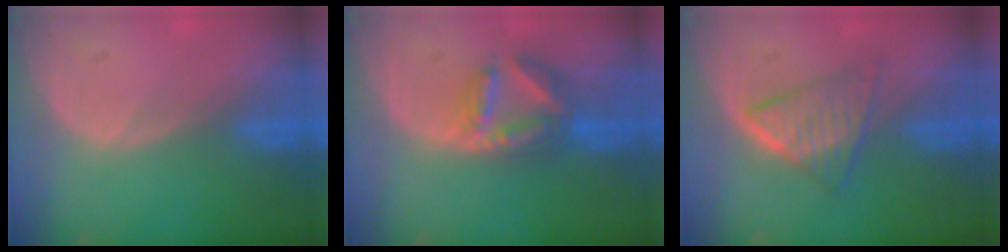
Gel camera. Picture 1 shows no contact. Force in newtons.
{"total": 7.0, "press": 6.2, "slide": 3.4}
{"total": 5.5, "press": 5.4, "slide": 1.4}